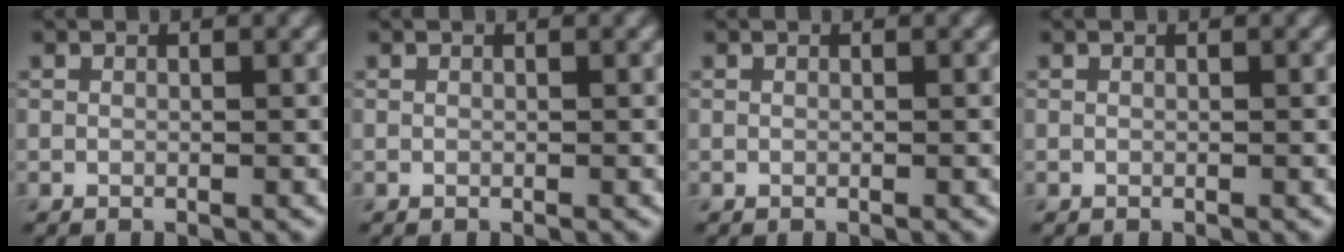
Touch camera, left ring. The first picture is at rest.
{"total": 0.0}
{"total": 0.0}
{"total": 0.0}